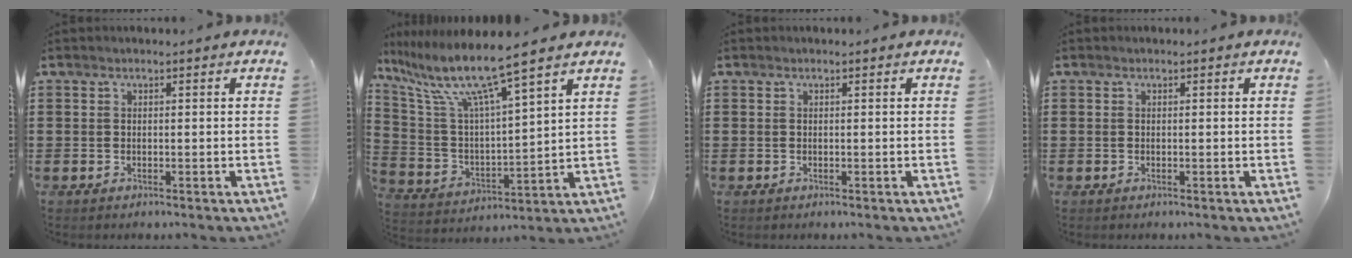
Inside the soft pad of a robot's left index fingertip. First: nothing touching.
{"total": 10.2, "force": [7.9, -0.1, 6.5], "torque": [-0.157, -0.050, 0.128]}
{"total": 0.0}
{"total": 0.0}